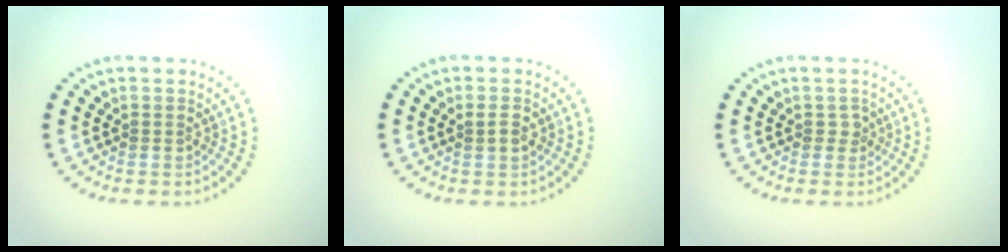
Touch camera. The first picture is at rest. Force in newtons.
{"total": 1.3, "press": 1.3, "slide": 0.4}
{"total": 0.9, "press": 0.6, "slide": 0.6}